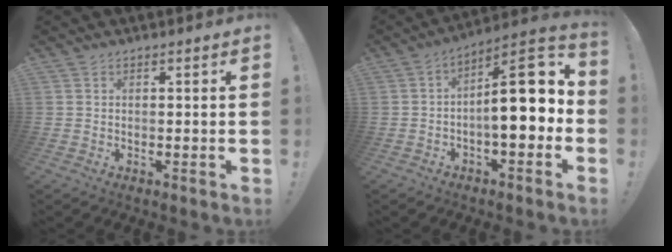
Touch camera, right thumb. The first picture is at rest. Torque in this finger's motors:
{"motor_torque": [0.68, 0.69, 1.96, -0.20, 0.19]}